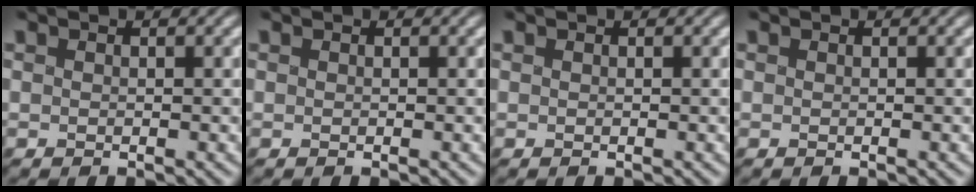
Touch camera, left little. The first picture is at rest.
{"total": 0.0}
{"total": 0.0}
{"total": 0.0}